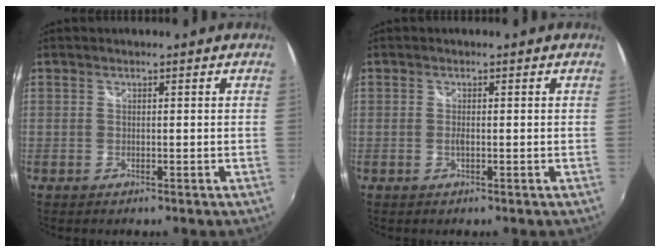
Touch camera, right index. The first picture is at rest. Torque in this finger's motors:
{"motor_torque": [0.26, 0.20, 0.20, 0.03]}